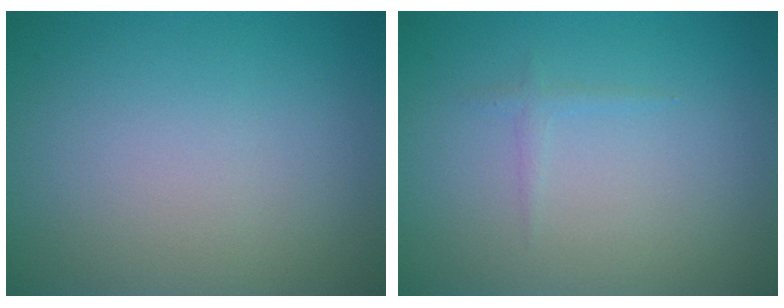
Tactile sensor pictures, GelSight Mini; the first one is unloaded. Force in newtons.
{"total": 0.6, "press": 0.6, "slide": 0.0}